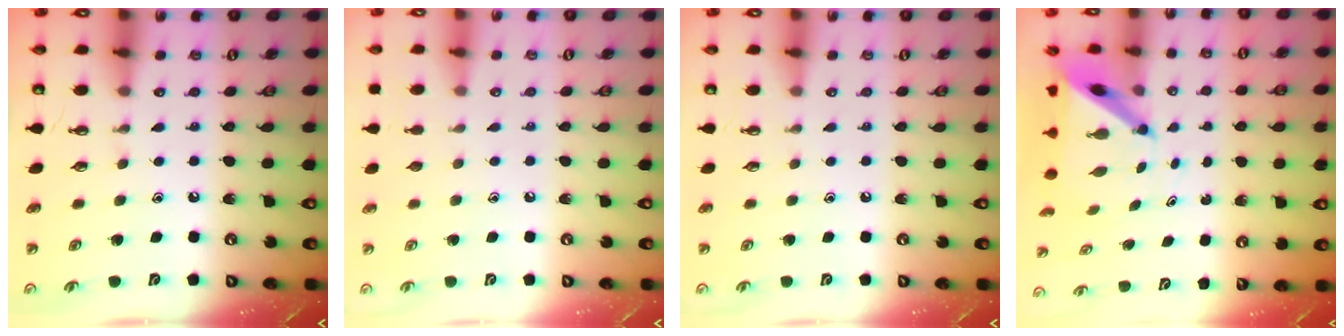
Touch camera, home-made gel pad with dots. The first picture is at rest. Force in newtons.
{"total": 0.0}
{"total": 0.0}
{"total": 5.4, "press": 5.3, "slide": 0.7}